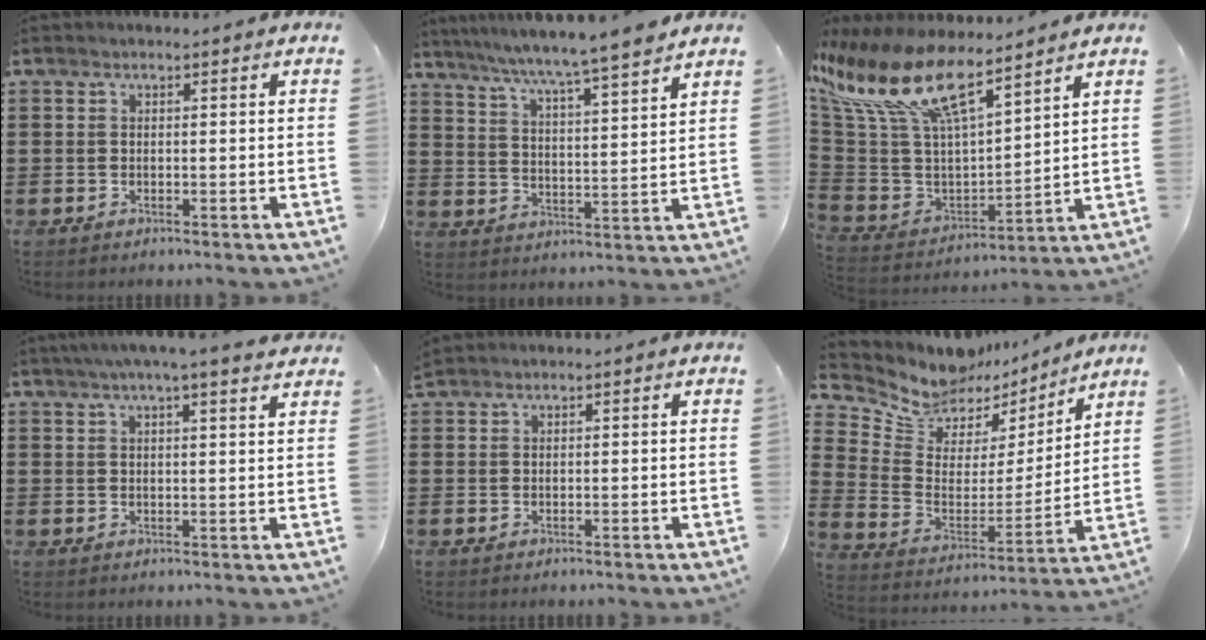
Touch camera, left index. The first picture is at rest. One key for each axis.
{"total": 6.1, "fx": 5.5, "fy": -1.1, "fz": 2.3, "tx": -0.069, "ty": -0.041, "tz": 0.090}
{"total": 14.0, "fx": 8.3, "fy": 4.7, "fz": 10.2, "tx": -0.234, "ty": -0.052, "tz": 0.143}
{"total": 4.0, "fx": 3.3, "fy": -0.3, "fz": 2.2, "tx": -0.054, "ty": -0.002, "tz": 0.058}
{"total": 1.1, "fx": 1.1, "fy": 0.2, "fz": 0.0, "tx": -0.003, "ty": 0.000, "tz": 0.021}
{"total": 7.6, "fx": 6.8, "fy": 3.4, "fz": 0.5, "tx": -0.062, "ty": -0.054, "tz": 0.121}